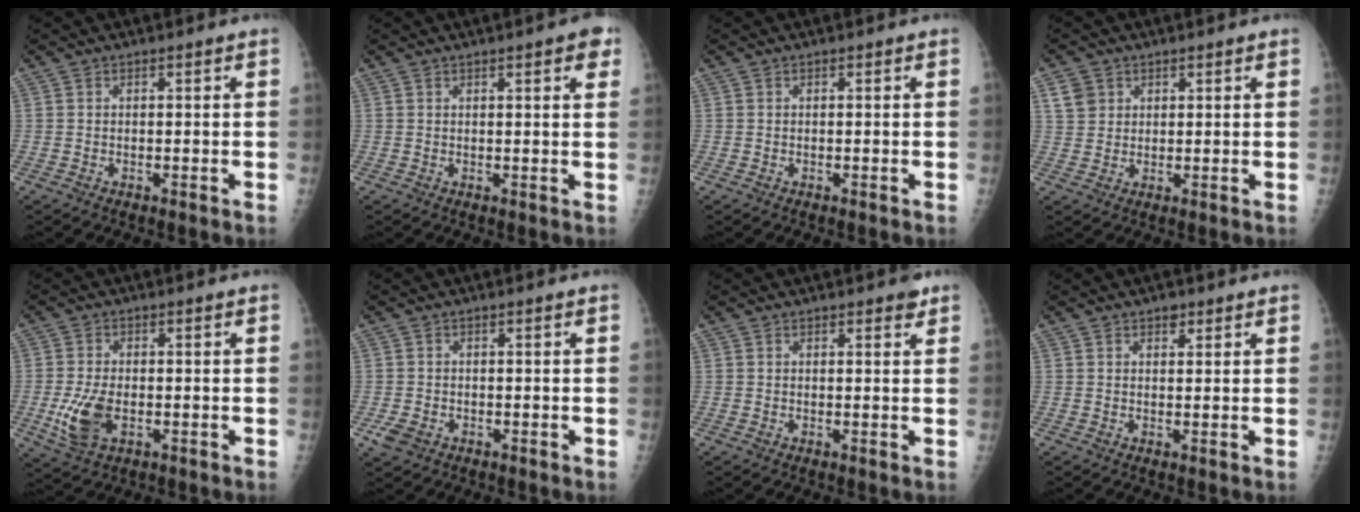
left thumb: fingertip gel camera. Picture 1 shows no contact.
{"total": 4.1, "force": [2.1, 0.9, 3.4], "torque": [-0.032, -0.003, 0.022]}
{"total": 0.0}
{"total": 4.0, "force": [2.0, 3.3, 1.3], "torque": [-0.009, -0.008, 0.041]}
{"total": 7.3, "force": [-1.9, 4.0, 5.8], "torque": [-0.122, 0.001, -0.031]}
{"total": 2.8, "force": [-1.3, 2.0, 1.5], "torque": [-0.032, 0.000, -0.019]}
{"total": 1.5, "force": [1.1, 0.6, 0.8], "torque": [-0.003, -0.004, 0.010]}
{"total": 1.6, "force": [1.0, 0.9, 0.8], "torque": [0.001, -0.004, 0.012]}